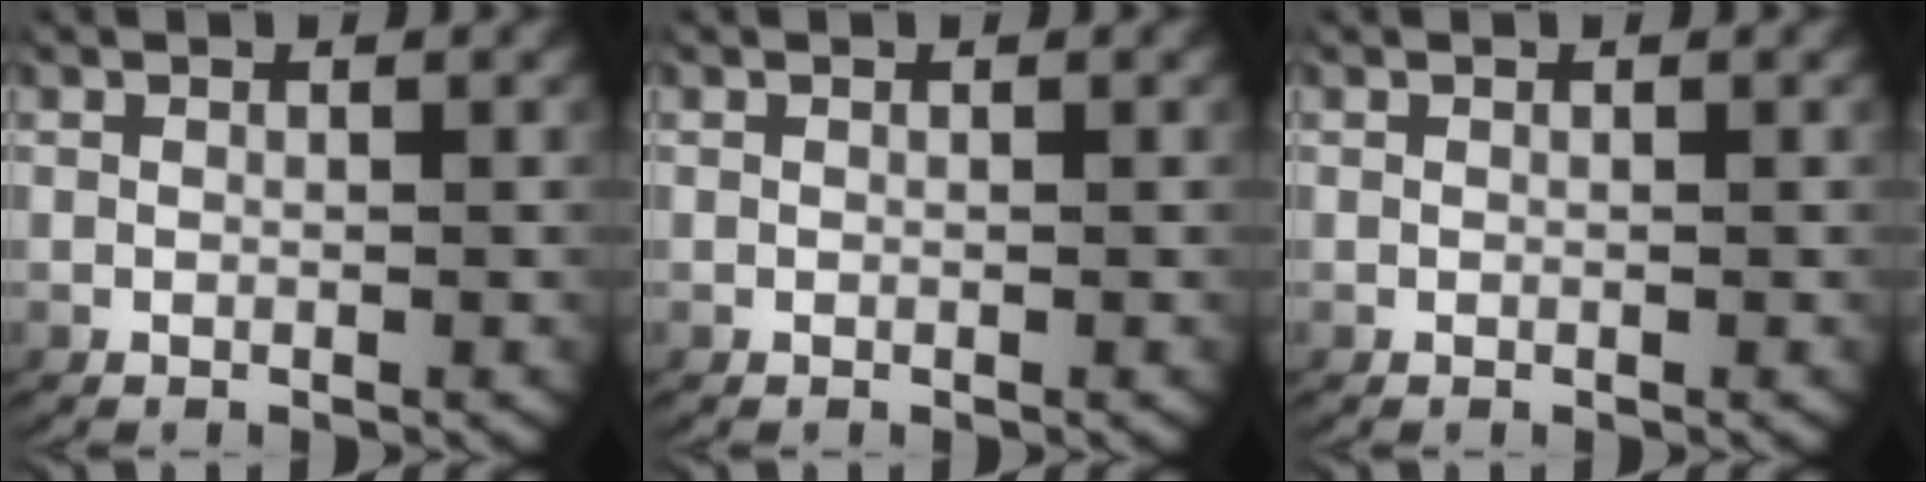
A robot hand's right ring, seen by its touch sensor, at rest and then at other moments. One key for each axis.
{"total": 0.0}
{"total": 0.0}